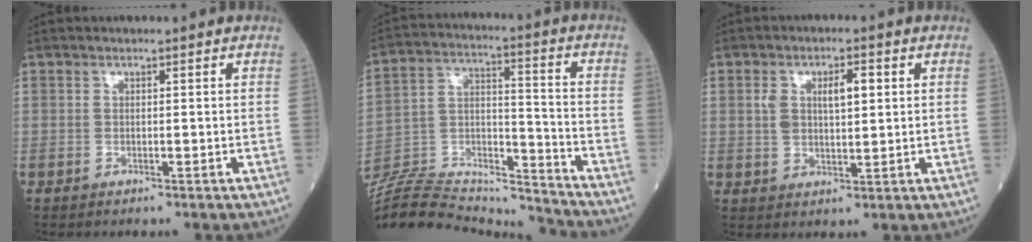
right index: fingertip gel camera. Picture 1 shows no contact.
{"total": 21.9, "force": [-21.3, 2.0, 4.8], "torque": [-0.112, 0.021, -0.351]}
{"total": 5.7, "force": [1.5, 2.4, 5.0], "torque": [-0.092, 0.013, 0.032]}